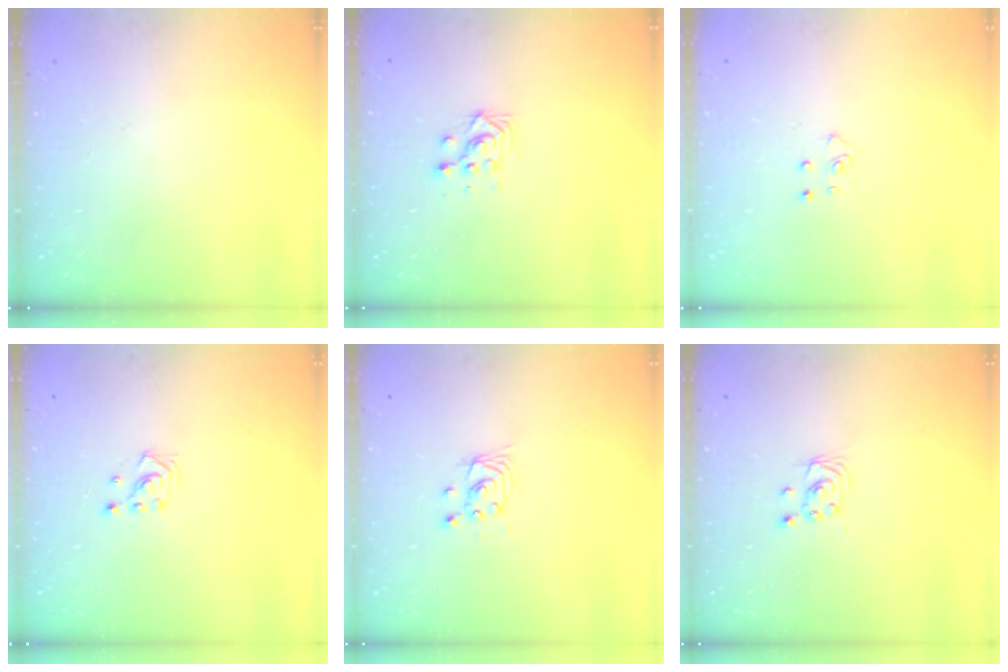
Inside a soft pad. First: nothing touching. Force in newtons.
{"total": 4.5, "press": 4.5, "slide": 0.2}
{"total": 4.6, "press": 4.6, "slide": 0.4}
{"total": 2.6, "press": 2.6, "slide": 0.3}
{"total": 2.7, "press": 2.7, "slide": 0.2}
{"total": 2.4, "press": 2.4, "slide": 0.2}